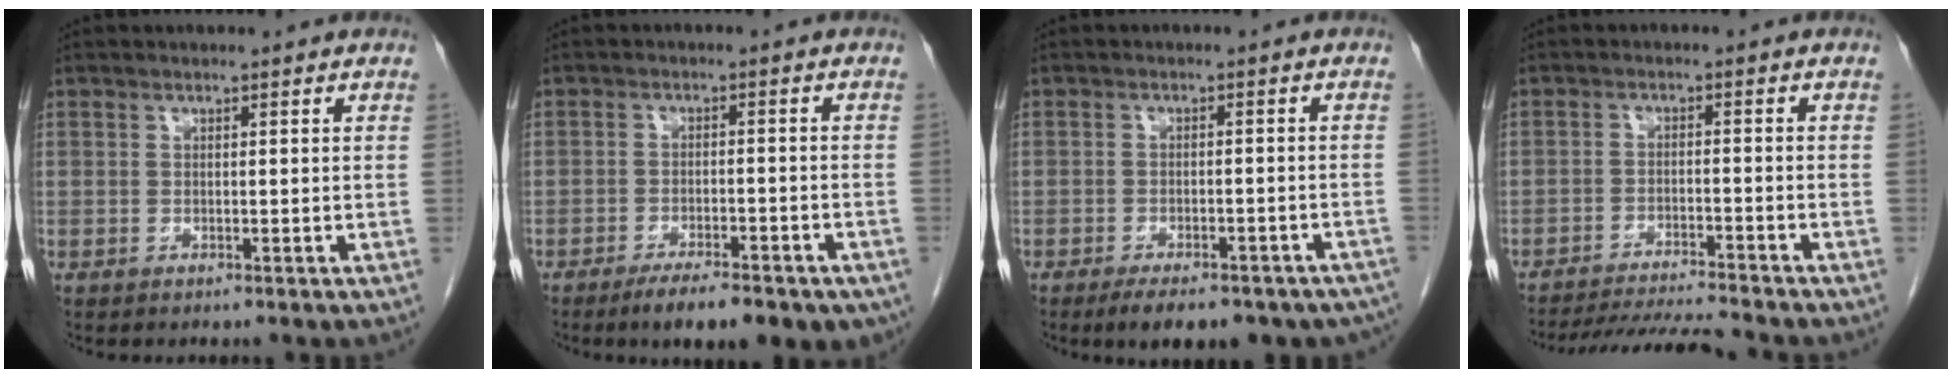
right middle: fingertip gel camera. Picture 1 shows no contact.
{"total": 10.9, "force": [-7.6, 3.3, 7.0], "torque": [-0.076, -0.003, -0.106]}
{"total": 15.1, "force": [-11.9, 5.7, 7.3], "torque": [-0.079, 0.009, -0.140]}
{"total": 8.8, "force": [-8.4, -1.2, 2.0], "torque": [-0.028, -0.015, -0.143]}